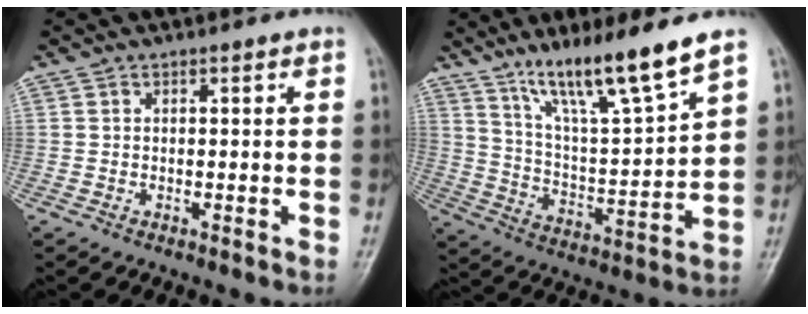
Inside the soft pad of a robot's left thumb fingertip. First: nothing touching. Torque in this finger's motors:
{"motor_torque": [0.70, 0.22, 1.24, -1.53, 0.16]}